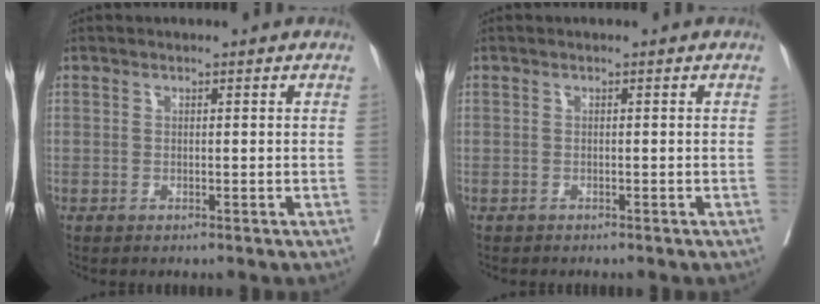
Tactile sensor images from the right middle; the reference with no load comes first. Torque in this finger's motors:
{"motor_torque": [-0.02, -0.11, -0.03, 0.01]}